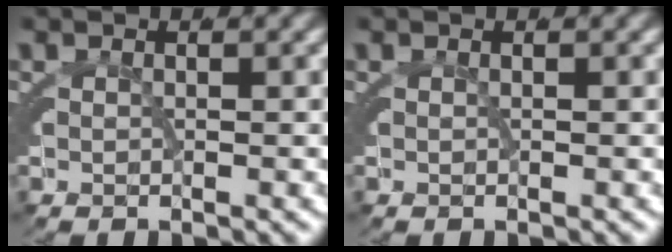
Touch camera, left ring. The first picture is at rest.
{"total": 0.0}